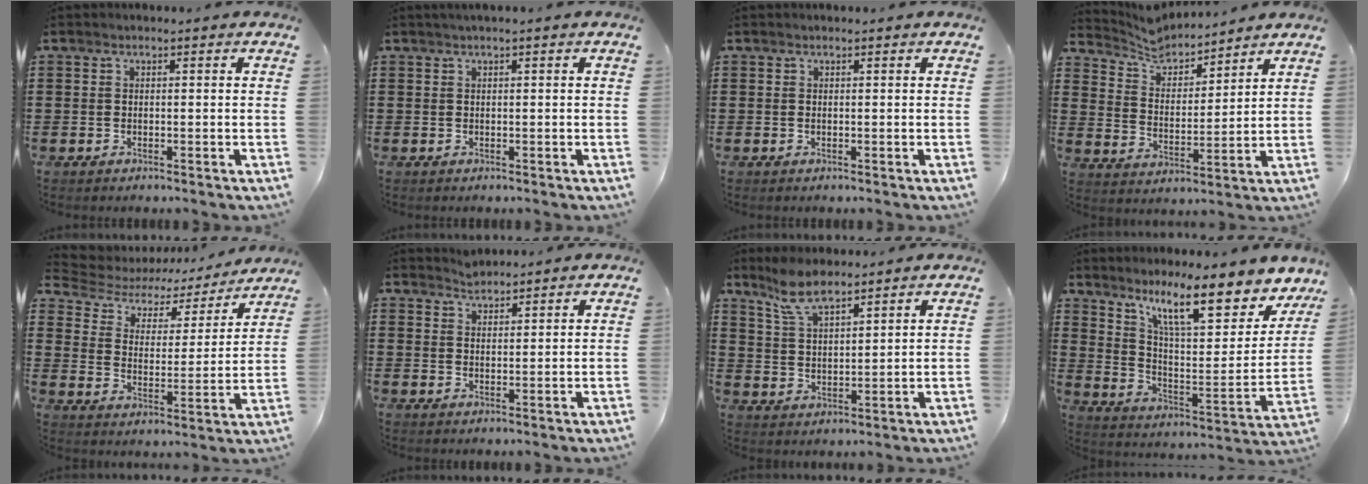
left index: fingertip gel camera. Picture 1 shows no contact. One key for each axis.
{"total": 0.6, "fx": 0.3, "fy": -0.1, "fz": 0.5, "tx": -0.008, "ty": -0.001, "tz": 0.006}
{"total": 0.0}
{"total": 5.1, "fx": 5.0, "fy": 1.0, "fz": 0.5, "tx": -0.040, "ty": -0.030, "tz": 0.086}
{"total": 4.8, "fx": 3.9, "fy": 2.2, "fz": 1.7, "tx": -0.060, "ty": -0.022, "tz": 0.059}
{"total": 1.9, "fx": 1.9, "fy": 0.3, "fz": -0.1, "tx": -0.002, "ty": 0.004, "tz": 0.037}
{"total": 7.1, "fx": 5.8, "fy": 1.9, "fz": 3.6, "tx": -0.087, "ty": -0.006, "tz": 0.108}
{"total": 13.1, "fx": 9.4, "fy": 2.9, "fz": 8.7, "tx": -0.166, "ty": -0.052, "tz": 0.157}